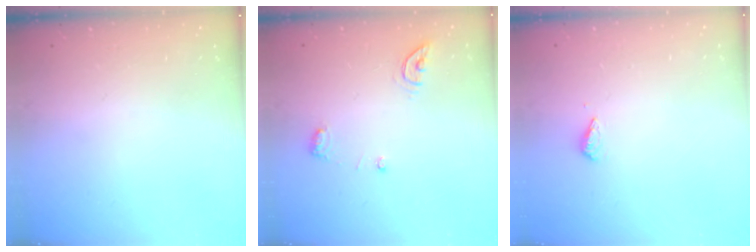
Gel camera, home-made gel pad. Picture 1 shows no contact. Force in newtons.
{"total": 6.4, "press": 6.4, "slide": 0.6}
{"total": 2.9, "press": 2.9, "slide": 0.4}